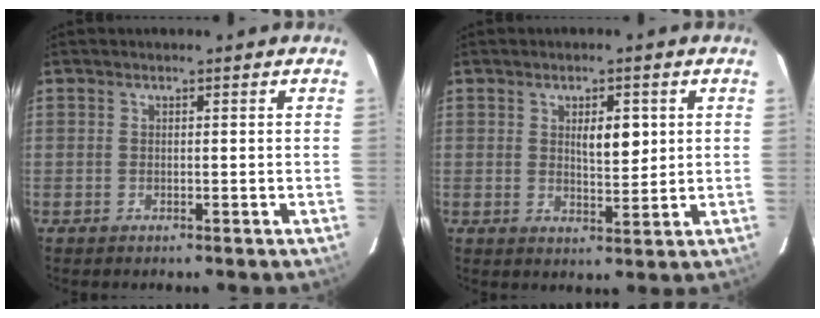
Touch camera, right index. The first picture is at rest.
{"total": 4.6, "force": [1.3, 1.7, 4.1], "torque": [-0.063, -0.002, 0.023]}